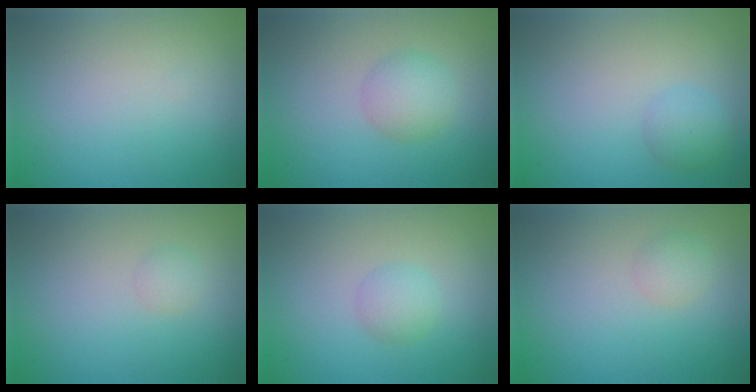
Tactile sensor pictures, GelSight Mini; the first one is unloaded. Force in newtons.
{"total": 2.8, "press": 2.8, "slide": 0.0}
{"total": 2.0, "press": 2.0, "slide": 0.0}
{"total": 1.0, "press": 1.0, "slide": 0.0}
{"total": 1.8, "press": 1.8, "slide": 0.1}
{"total": 1.3, "press": 1.3, "slide": 0.1}